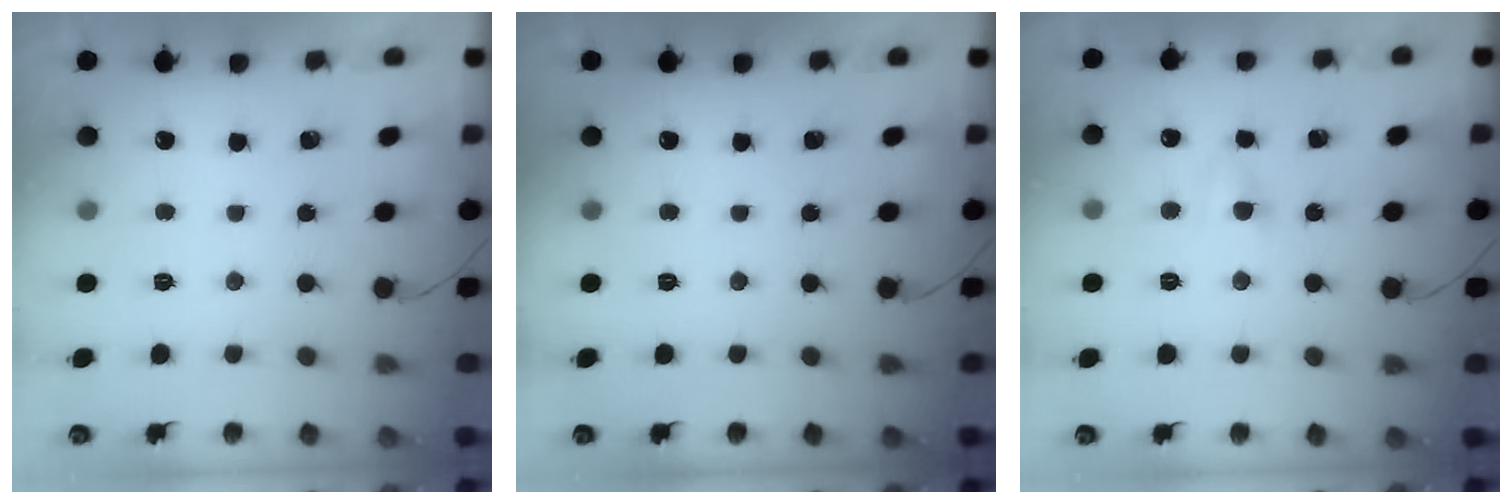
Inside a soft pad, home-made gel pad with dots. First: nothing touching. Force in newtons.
{"total": 0.0}
{"total": 4.2, "press": 4.1, "slide": 1.0}